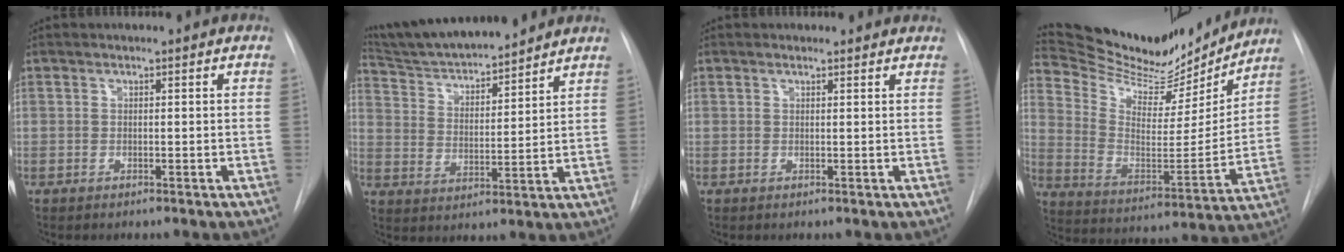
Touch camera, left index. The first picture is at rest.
{"total": 15.1, "force": [14.0, 1.5, 5.6], "torque": [-0.098, 0.008, 0.235]}
{"total": 2.0, "force": [1.9, 0.7, 0.2], "torque": [-0.009, 0.006, 0.014]}
{"total": 21.4, "force": [19.8, 5.5, 5.9], "torque": [-0.103, -0.024, 0.304]}